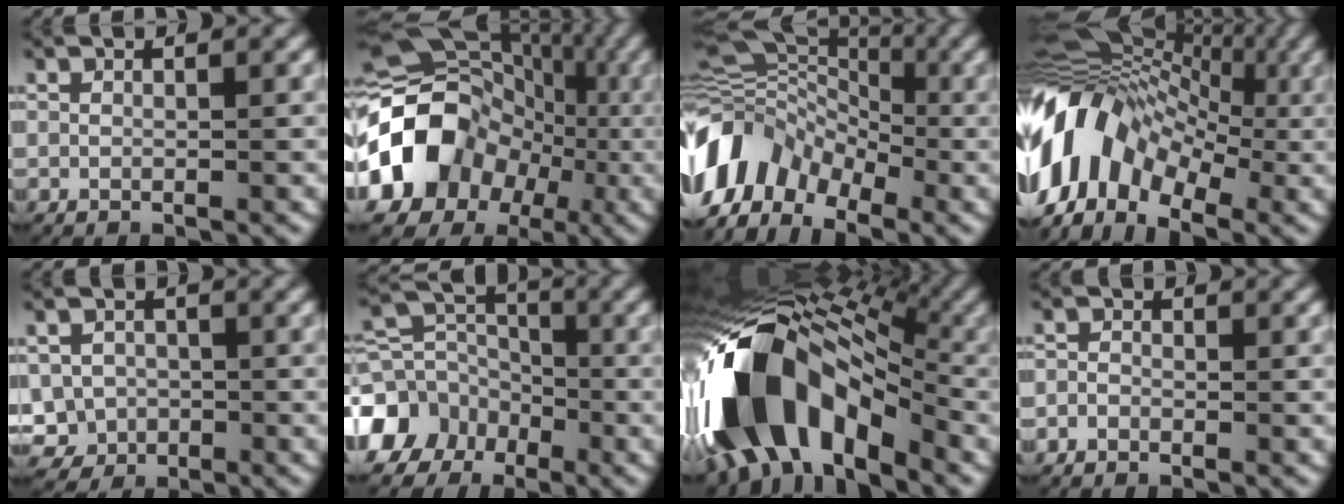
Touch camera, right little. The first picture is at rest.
{"total": 16.7, "force": [-1.0, 13.3, 10.1], "torque": [-0.193, -0.026, -0.015]}
{"total": 12.2, "force": [-3.2, 9.7, 6.7], "torque": [-0.144, -0.018, -0.053]}
{"total": 18.5, "force": [-1.4, 14.8, 10.9], "torque": [-0.239, -0.020, -0.028]}
{"total": 6.1, "force": [-2.2, 5.4, 1.8], "torque": [-0.033, -0.022, -0.035]}
{"total": 11.0, "force": [-2.3, 9.6, 4.7], "torque": [-0.089, -0.036, -0.044]}
{"total": 19.6, "force": [-2.5, 12.2, 15.1], "torque": [-0.244, 0.007, -0.053]}
{"total": 1.1, "force": [-0.8, 0.8, 0.1], "torque": [-0.004, -0.004, -0.015]}